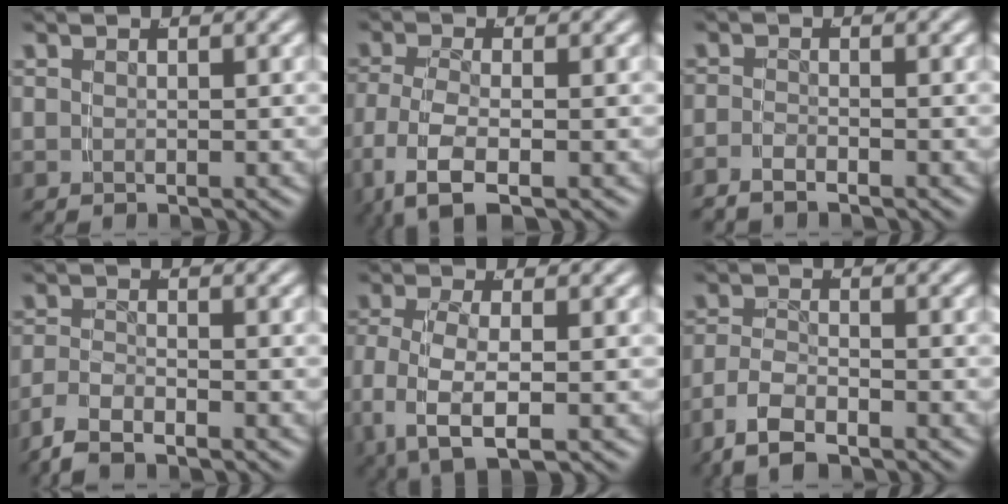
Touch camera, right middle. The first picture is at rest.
{"total": 5.5, "force": [-2.3, 2.8, 4.1], "torque": [-0.107, -0.031, -0.021]}
{"total": 1.8, "force": [-1.6, 0.4, 0.7], "torque": [-0.023, -0.007, -0.028]}
{"total": 3.0, "force": [-2.3, 1.2, 1.4], "torque": [-0.041, -0.009, -0.039]}
{"total": 6.5, "force": [-1.6, 3.9, 5.0], "torque": [-0.129, -0.030, -0.014]}
{"total": 4.3, "force": [-2.4, 2.5, 2.6], "torque": [-0.064, -0.015, -0.036]}